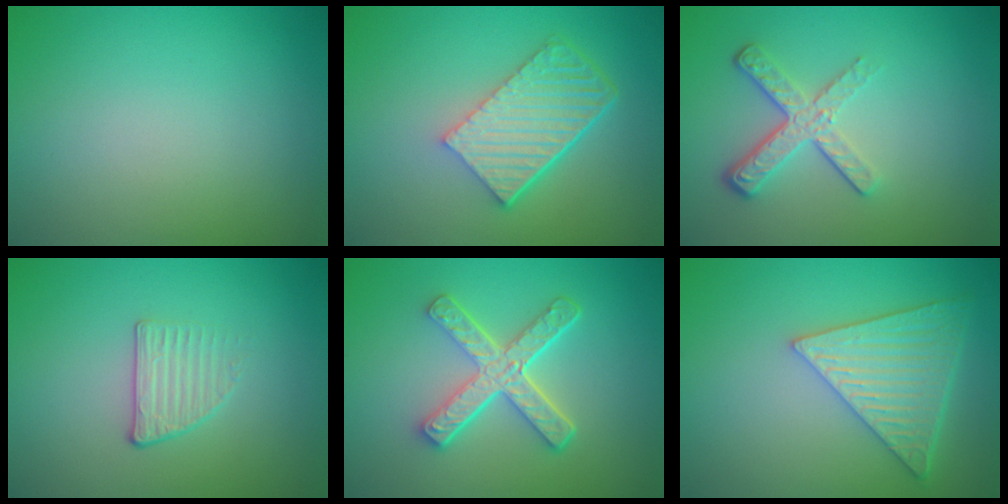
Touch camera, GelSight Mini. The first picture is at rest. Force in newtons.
{"total": 5.7, "press": 3.9, "slide": 4.2}
{"total": 3.5, "press": 2.5, "slide": 2.5}
{"total": 1.6, "press": 1.1, "slide": 1.1}
{"total": 5.1, "press": 3.7, "slide": 3.4}
{"total": 6.0, "press": 4.9, "slide": 3.4}